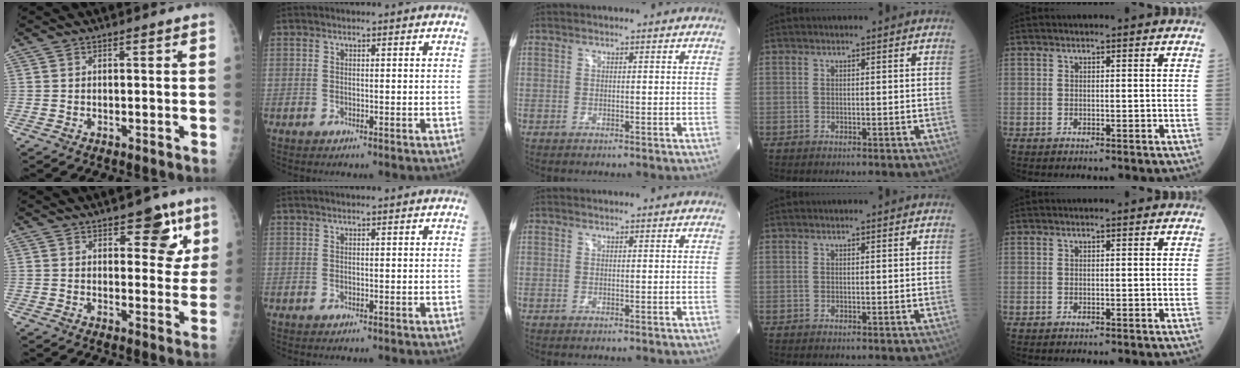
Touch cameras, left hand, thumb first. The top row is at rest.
{"thumb": {"total": 8.2, "force": [4.3, 4.2, 5.6], "torque": [-0.030, -0.018, 0.052]}}